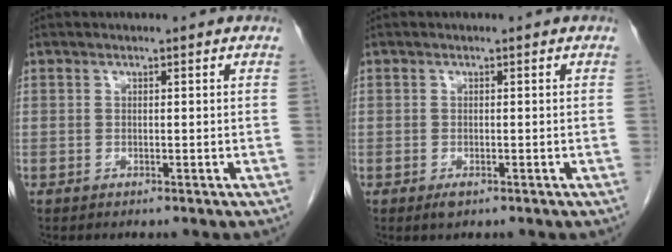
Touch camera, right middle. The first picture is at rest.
{"total": 1.1, "force": [-0.6, 0.5, 0.8], "torque": [-0.013, -0.001, -0.004]}